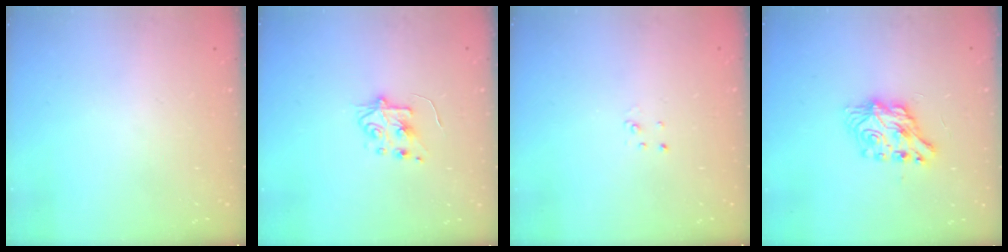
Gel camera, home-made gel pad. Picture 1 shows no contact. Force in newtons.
{"total": 5.8, "press": 5.8, "slide": 0.6}
{"total": 2.0, "press": 2.0, "slide": 0.2}
{"total": 7.1, "press": 7.1, "slide": 0.3}